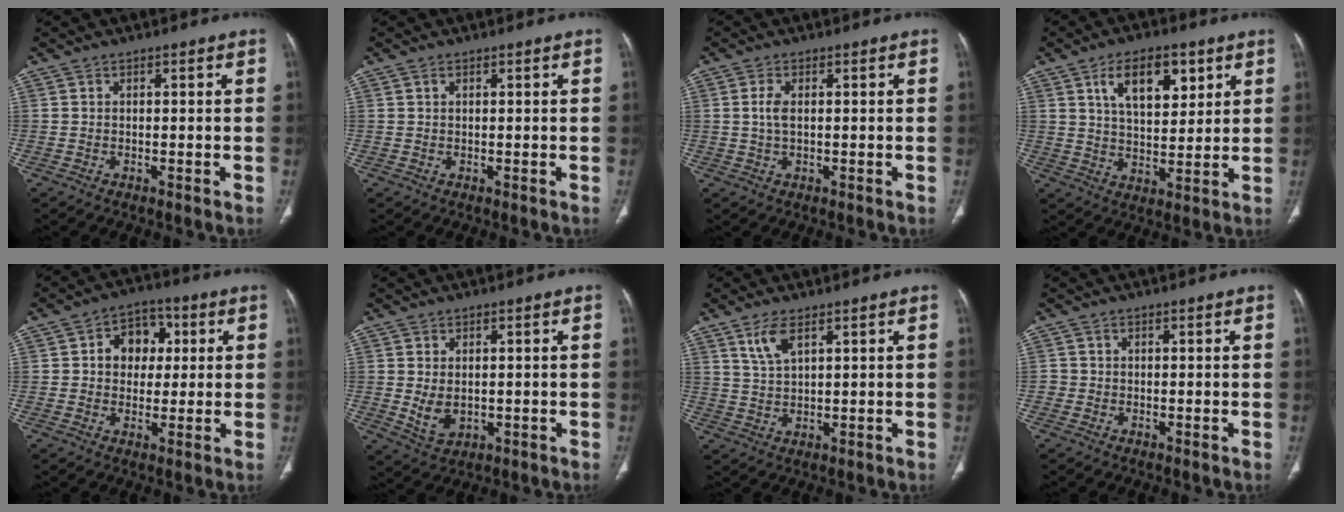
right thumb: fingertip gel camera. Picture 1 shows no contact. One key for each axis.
{"total": 0.7, "fx": 0.4, "fy": 0.4, "fz": 0.4, "tx": -0.008, "ty": 0.002, "tz": 0.007}
{"total": 2.9, "fx": 0.4, "fy": 1.4, "fz": 2.4, "tx": -0.060, "ty": 0.002, "tz": 0.009}
{"total": 11.7, "fx": 5.4, "fy": 6.0, "fz": 8.5, "tx": -0.112, "ty": -0.023, "tz": 0.094}
{"total": 8.9, "fx": 1.7, "fy": 7.0, "fz": 5.2, "tx": -0.029, "ty": 0.009, "tz": 0.021}
{"total": 5.0, "fx": 0.0, "fy": 3.5, "fz": 3.7, "tx": -0.059, "ty": -0.011, "tz": 0.016}
{"total": 5.0, "fx": 2.9, "fy": 1.8, "fz": 3.6, "tx": -0.076, "ty": -0.010, "tz": 0.066}
{"total": 1.5, "fx": -0.2, "fy": 1.5, "fz": 0.1, "tx": 0.009, "ty": 0.007, "tz": -0.006}